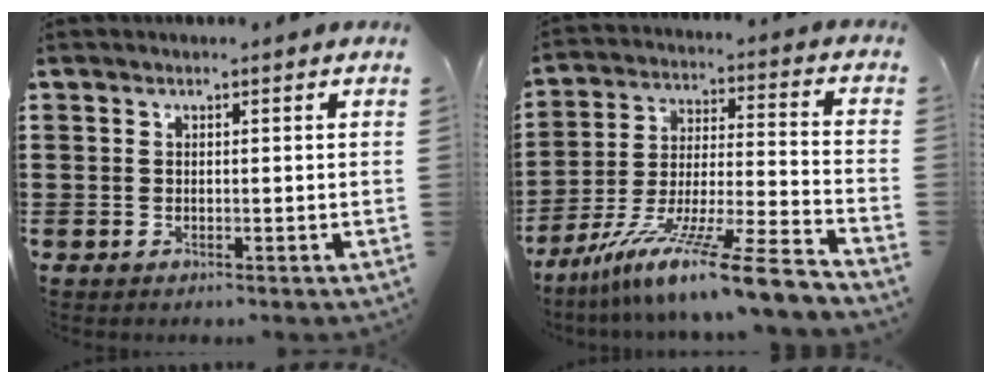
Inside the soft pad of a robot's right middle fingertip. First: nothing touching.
{"total": 13.6, "force": [-10.9, -0.2, 8.1], "torque": [-0.133, 0.016, -0.198]}